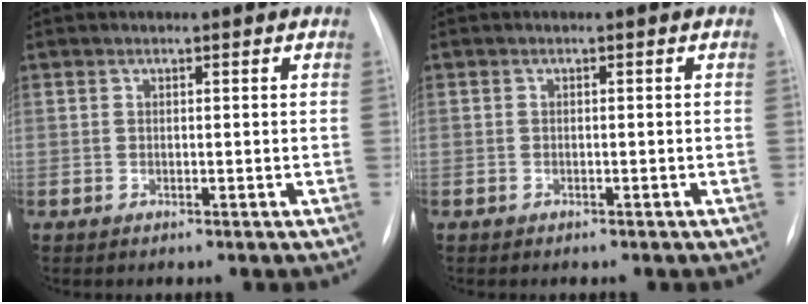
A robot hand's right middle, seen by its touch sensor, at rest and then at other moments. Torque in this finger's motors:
{"motor_torque": [0.92, -1.11, -0.84, -0.21]}